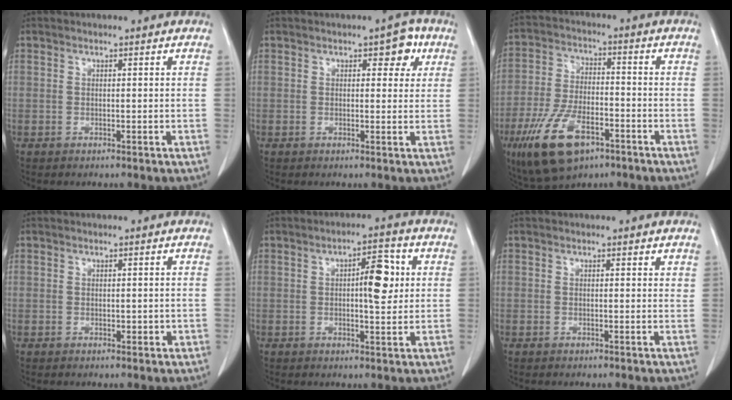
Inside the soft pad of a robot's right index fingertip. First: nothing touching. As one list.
[{"total": 3.7, "force": [1.6, 2.0, 2.7], "torque": [-0.024, 0.011, 0.018]}, {"total": 13.3, "force": [-7.2, 6.0, 9.4], "torque": [-0.195, -0.006, -0.123]}, {"total": 1.9, "force": [-0.2, 1.1, 1.5], "torque": [-0.018, 0.000, 0.001]}, {"total": 6.4, "force": [1.0, 1.8, 6.0], "torque": [-0.089, 0.009, 0.015]}, {"total": 0.7, "force": [0.6, 0.2, 0.3], "torque": [-0.001, 0.000, 0.005]}]